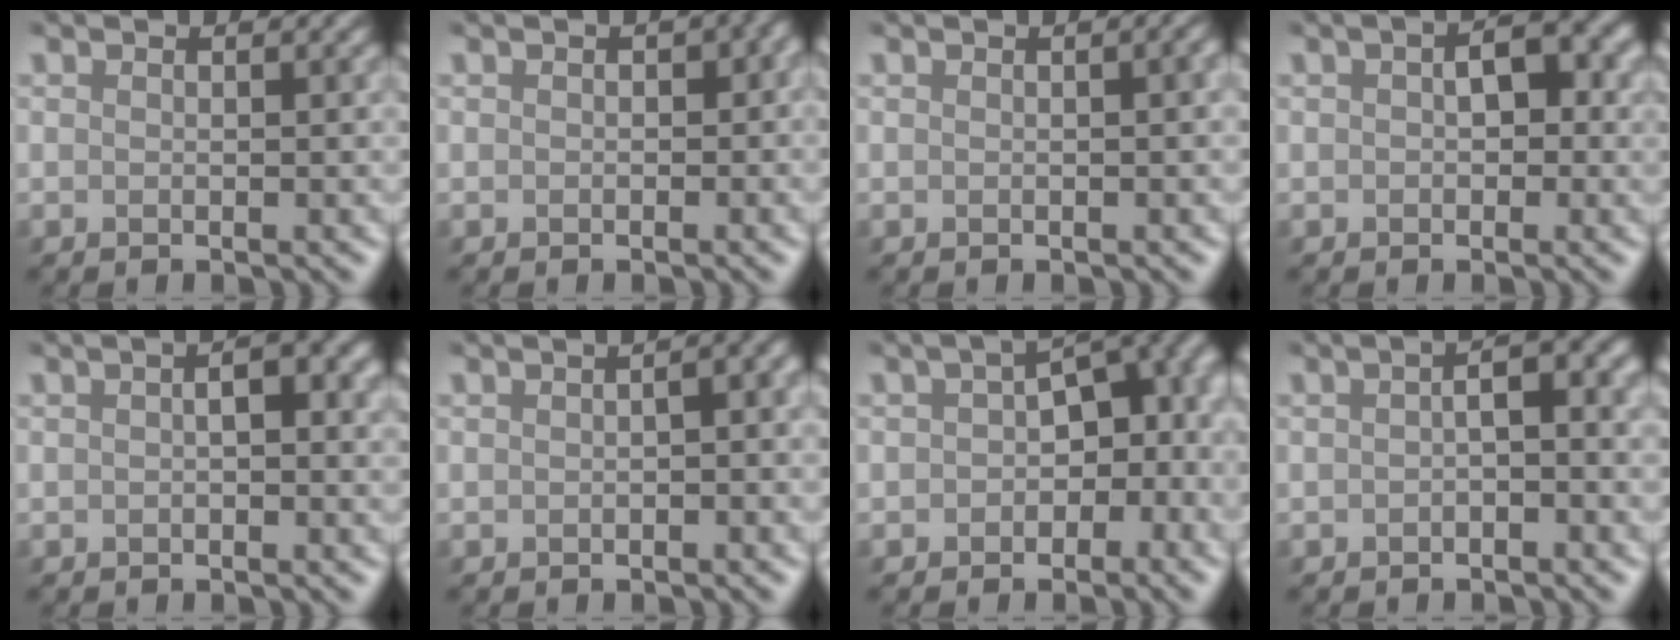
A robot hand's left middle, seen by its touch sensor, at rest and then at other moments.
{"total": 2.9, "force": [-0.4, 1.9, 2.1], "torque": [-0.005, 0.010, -0.015]}
{"total": 2.1, "force": [-0.4, 1.0, 1.8], "torque": [-0.004, 0.013, -0.012]}
{"total": 2.5, "force": [-0.1, 1.6, 1.9], "torque": [-0.020, 0.010, -0.007]}
{"total": 2.2, "force": [-0.2, 0.8, 2.1], "torque": [-0.034, 0.008, -0.007]}
{"total": 3.8, "force": [-1.1, 1.9, 3.1], "torque": [-0.024, 0.010, -0.018]}
{"total": 8.6, "force": [-0.9, 5.6, 6.4], "torque": [-0.058, 0.010, -0.015]}
{"total": 3.1, "force": [-0.9, 1.1, 2.8], "torque": [-0.041, 0.009, -0.021]}